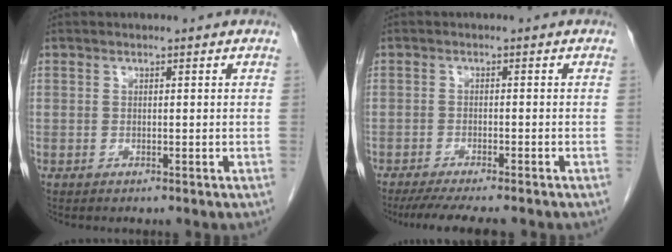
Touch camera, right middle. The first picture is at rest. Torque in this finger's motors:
{"motor_torque": [0.54, -0.47, 0.09, 0.02]}